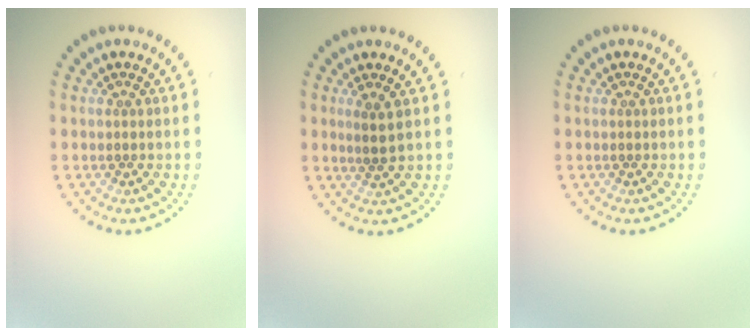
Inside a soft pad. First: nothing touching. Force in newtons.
{"total": 1.6, "press": 1.3, "slide": 0.9}
{"total": 0.0}